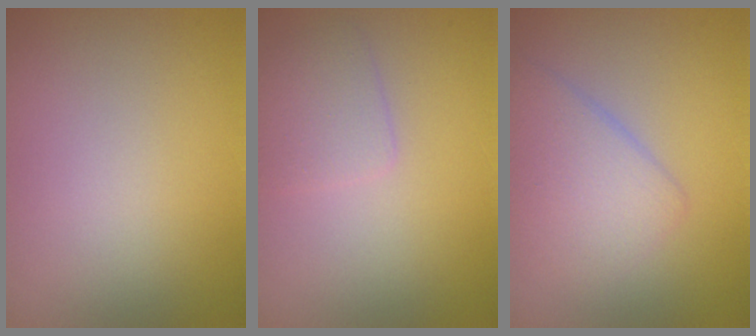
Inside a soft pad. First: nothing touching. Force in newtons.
{"total": 2.1, "press": 2.1, "slide": 0.1}
{"total": 3.5, "press": 3.5, "slide": 0.3}